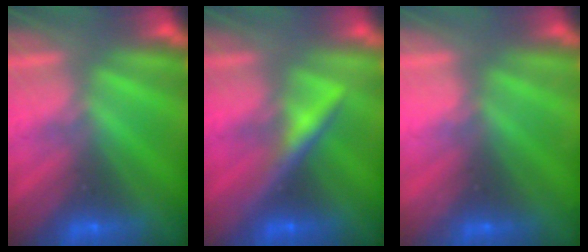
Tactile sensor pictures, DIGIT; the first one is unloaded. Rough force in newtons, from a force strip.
{"total": 3.4}
{"total": 2.2}